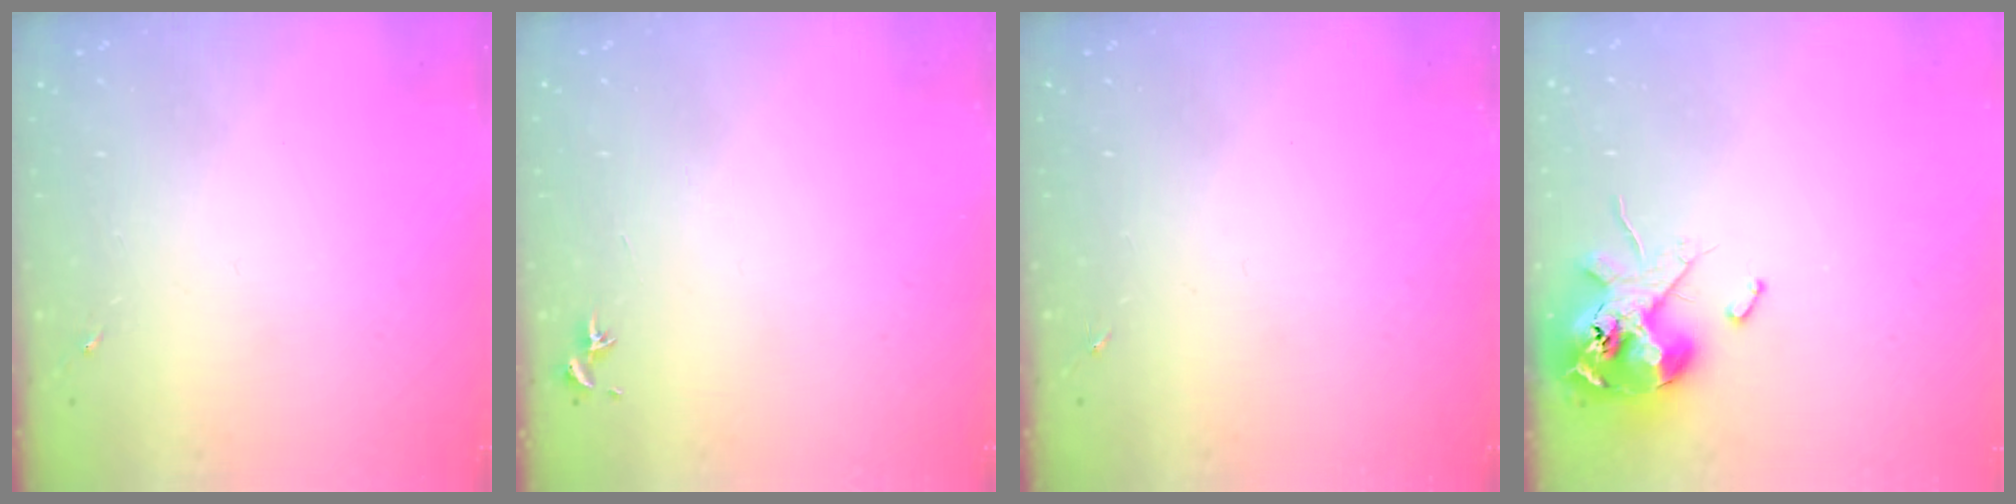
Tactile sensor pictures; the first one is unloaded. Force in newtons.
{"total": 0.7, "press": 0.7, "slide": 0.3}
{"total": 0.0}
{"total": 12.7, "press": 12.5, "slide": 2.2}